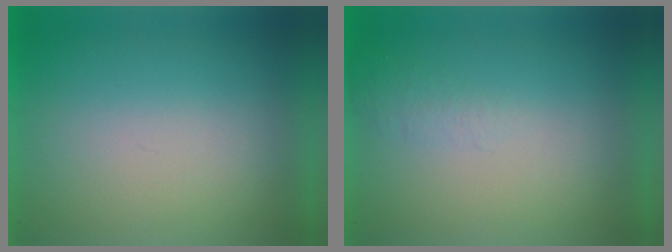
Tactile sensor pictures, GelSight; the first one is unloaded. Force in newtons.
{"total": 1.0}